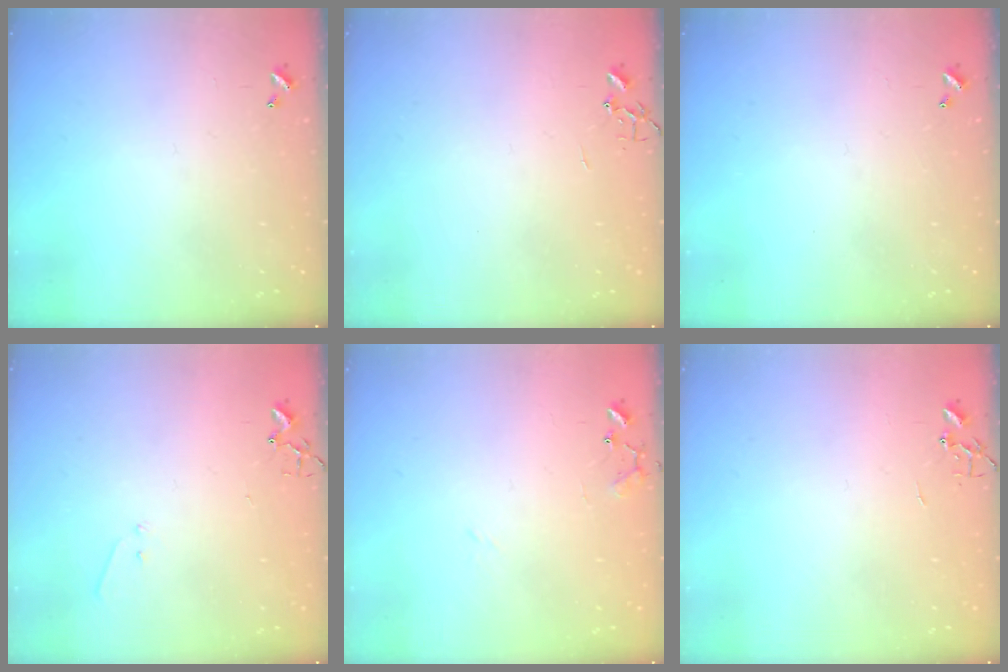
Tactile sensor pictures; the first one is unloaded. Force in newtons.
{"total": 0.0}
{"total": 0.0}
{"total": 5.7, "press": 5.7, "slide": 0.7}
{"total": 9.5, "press": 9.5, "slide": 0.7}
{"total": 0.0}